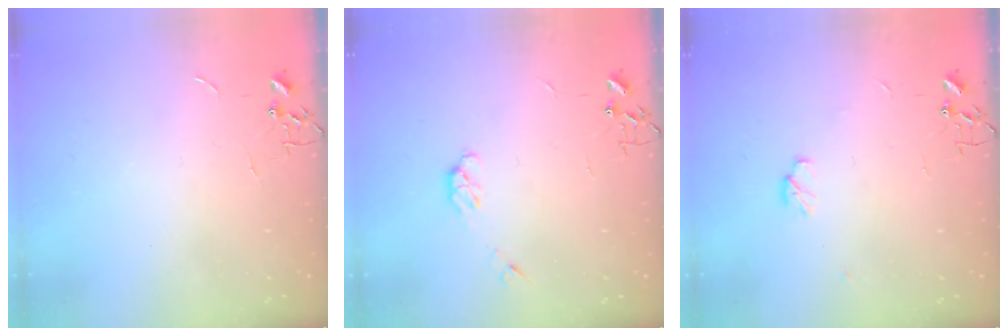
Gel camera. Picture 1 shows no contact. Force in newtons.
{"total": 4.0, "press": 3.9, "slide": 0.9}
{"total": 4.5, "press": 4.4, "slide": 1.2}